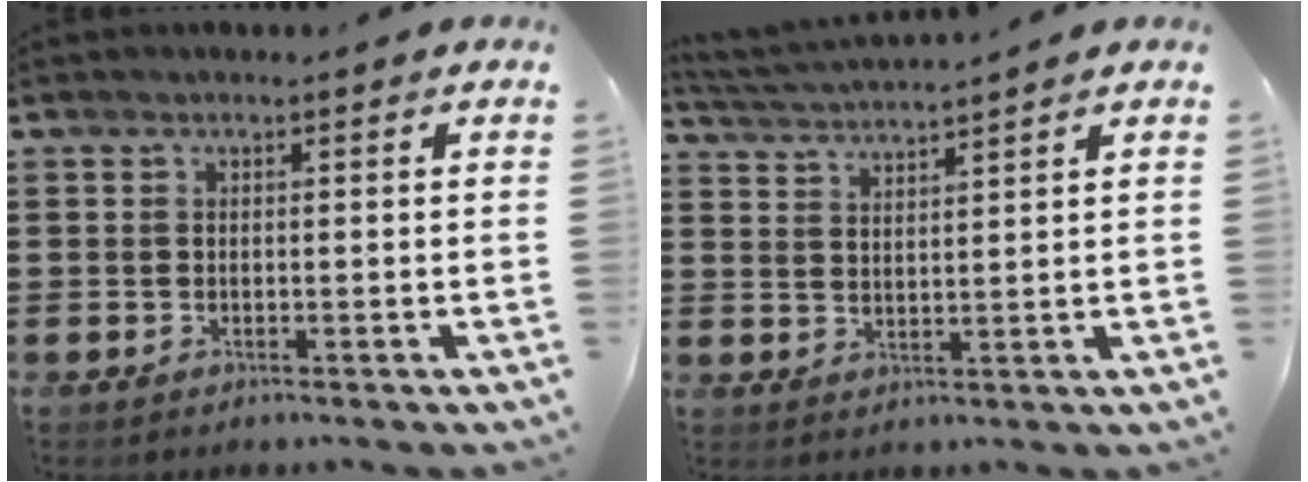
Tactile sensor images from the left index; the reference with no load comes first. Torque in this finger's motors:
{"motor_torque": [0.07, 0.10, 0.09, 0.06]}